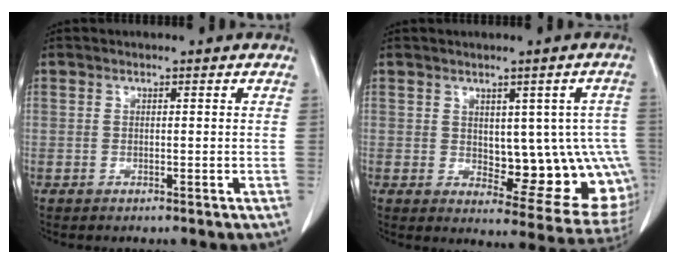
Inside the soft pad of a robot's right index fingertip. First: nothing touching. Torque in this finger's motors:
{"motor_torque": [0.26, 0.12, 0.18, 0.04]}